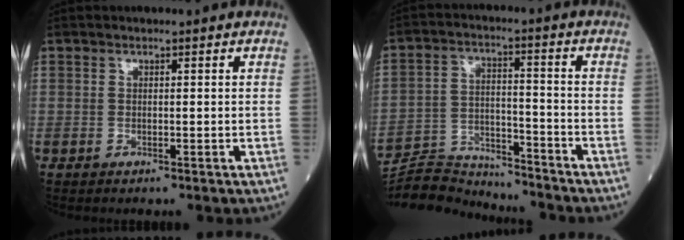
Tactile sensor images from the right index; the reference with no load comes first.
{"total": 11.2, "force": [-11.1, 1.1, 0.2], "torque": [-0.008, 0.028, -0.193]}